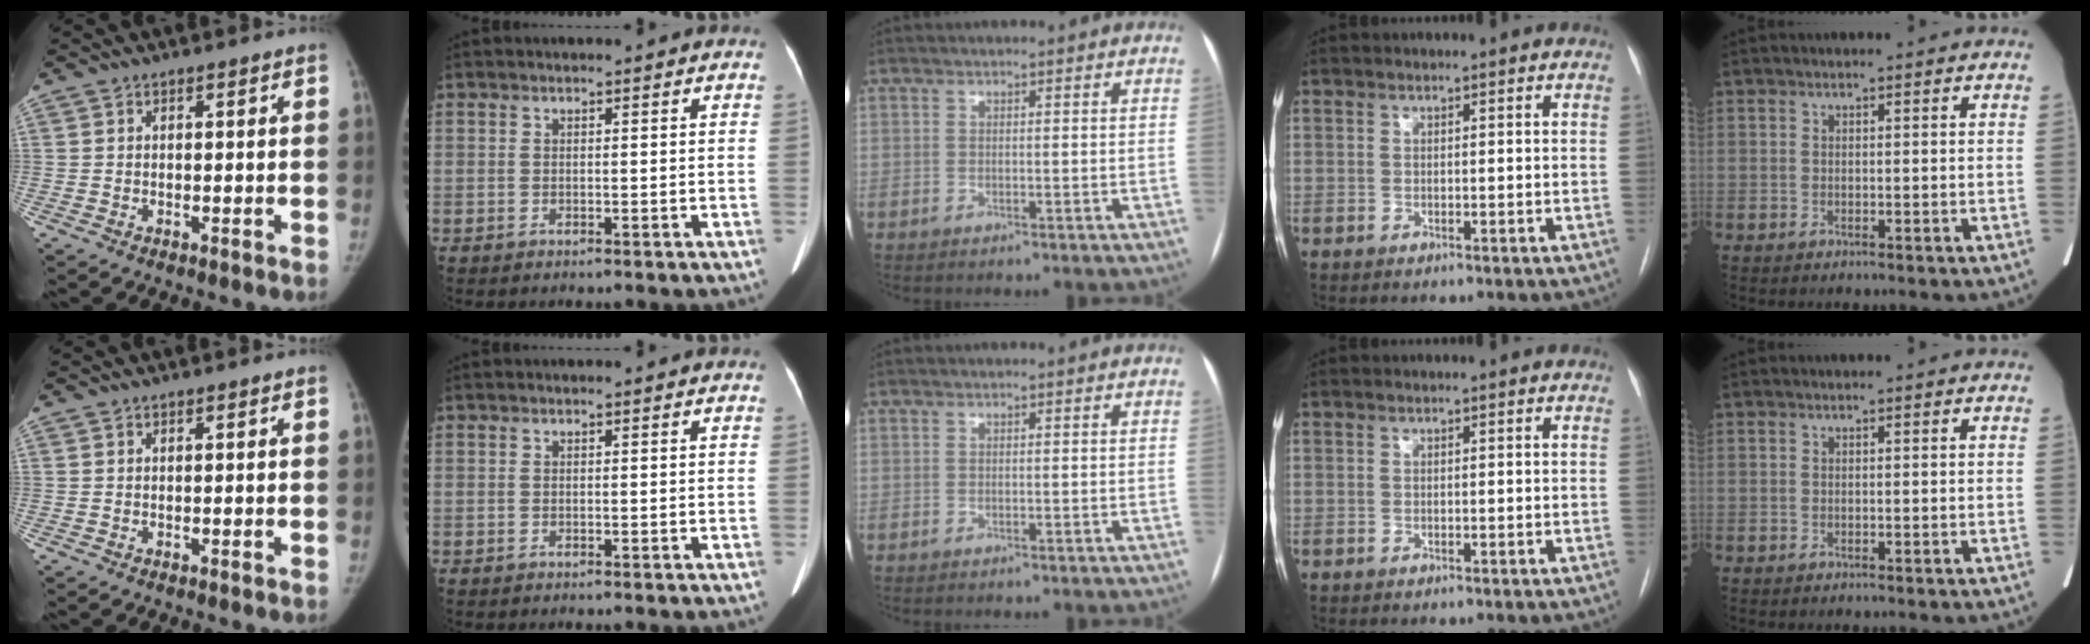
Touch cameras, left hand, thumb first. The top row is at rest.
{}